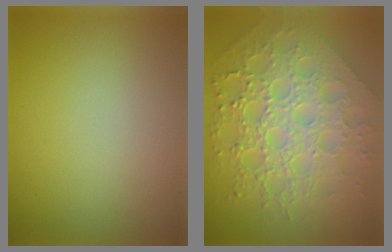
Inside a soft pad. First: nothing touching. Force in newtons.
{"total": 7.2, "press": 6.0, "slide": 3.9}